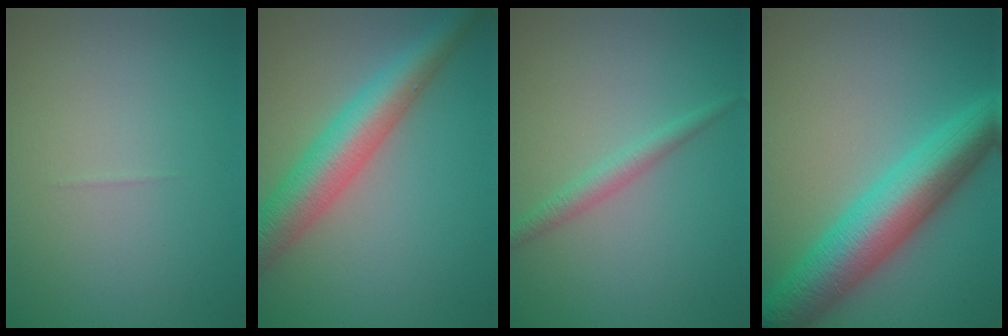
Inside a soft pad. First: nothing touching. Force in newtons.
{"total": 6.8, "press": 6.8, "slide": 0.1}
{"total": 1.8, "press": 1.8, "slide": 0.1}
{"total": 8.6, "press": 8.6, "slide": 0.1}